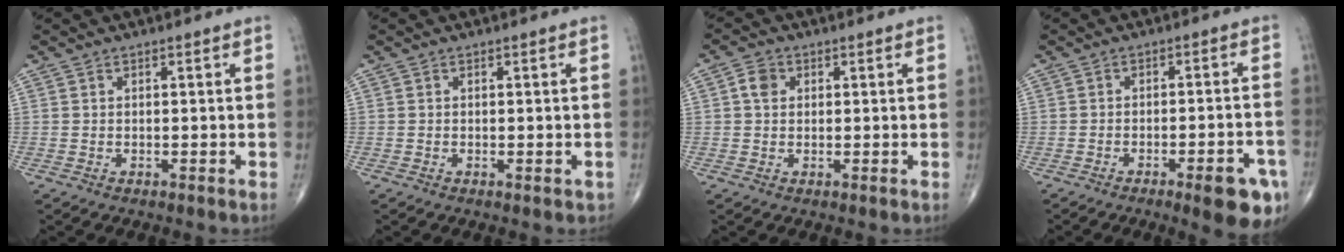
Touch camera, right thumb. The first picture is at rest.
{"total": 0.8, "force": [-0.3, 0.4, 0.6], "torque": [-0.006, -0.001, -0.003]}
{"total": 3.0, "force": [0.7, 2.4, 1.6], "torque": [-0.024, 0.004, 0.008]}
{"total": 9.3, "force": [-4.8, 2.3, 7.6], "torque": [-0.084, 0.019, -0.057]}